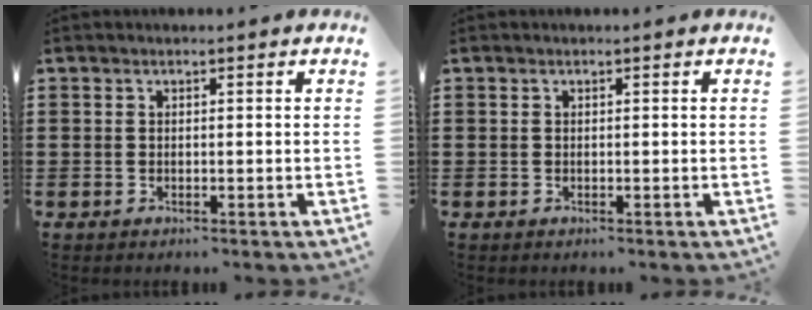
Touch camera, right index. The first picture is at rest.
{"total": 0.0}